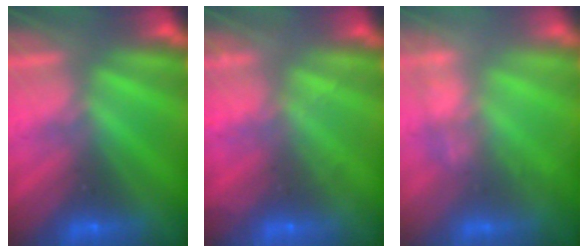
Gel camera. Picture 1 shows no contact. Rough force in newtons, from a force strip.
{"total": 2.1}
{"total": 2.7}